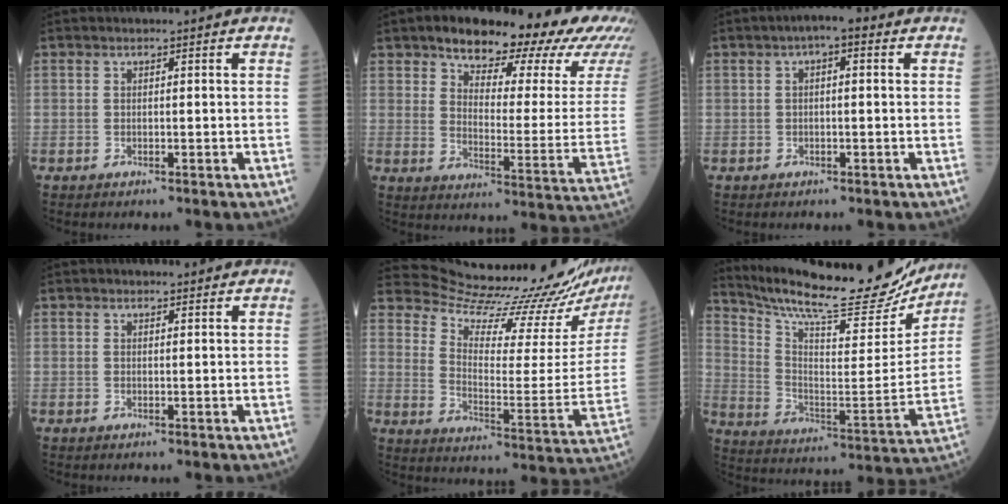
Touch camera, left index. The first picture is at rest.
{"total": 24.7, "force": [19.0, 5.9, 14.6], "torque": [-0.192, -0.032, 0.226]}
{"total": 3.4, "force": [0.9, 1.0, 3.1], "torque": [-0.049, 0.011, 0.007]}
{"total": 1.3, "force": [1.1, 0.5, 0.5], "torque": [-0.009, 0.009, 0.013]}
{"total": 19.0, "force": [18.6, -1.0, 3.8], "torque": [-0.077, -0.130, 0.250]}
{"total": 24.7, "force": [22.5, 4.2, 9.4], "torque": [-0.165, -0.061, 0.320]}